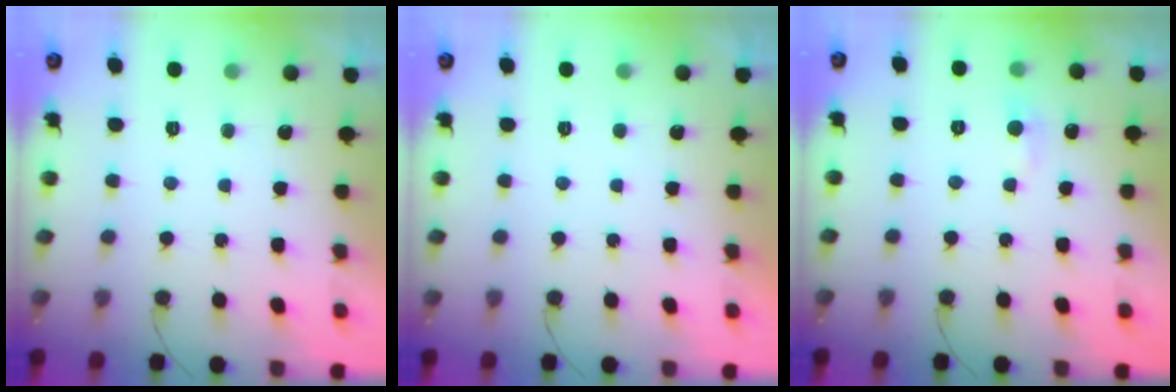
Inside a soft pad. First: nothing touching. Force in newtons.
{"total": 0.0}
{"total": 4.4, "press": 4.4, "slide": 0.5}